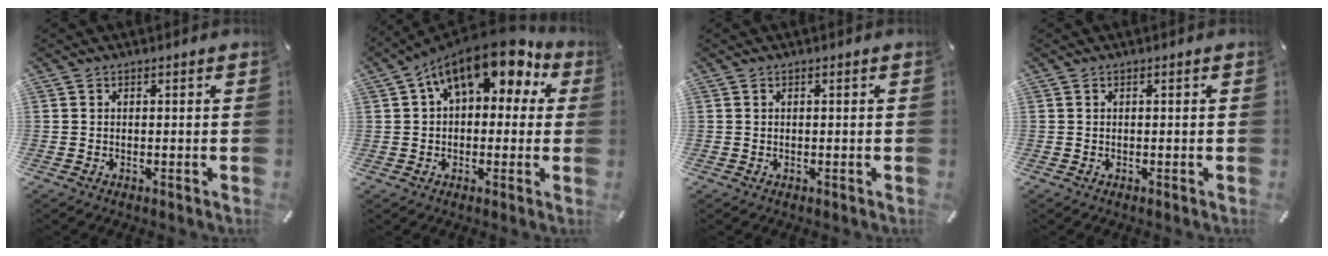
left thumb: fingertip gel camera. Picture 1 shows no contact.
{"total": 13.3, "force": [7.7, 6.6, 8.5], "torque": [-0.135, -0.039, 0.135]}
{"total": 0.0}
{"total": 0.0}